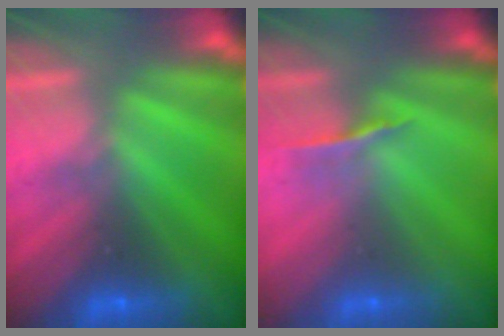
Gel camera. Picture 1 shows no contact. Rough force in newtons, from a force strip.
{"total": 1.0}